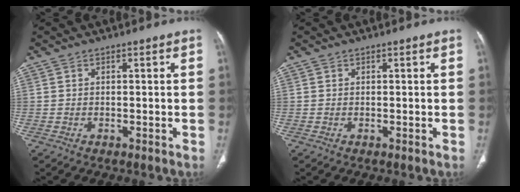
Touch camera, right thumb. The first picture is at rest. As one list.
[{"total": 0.0}]